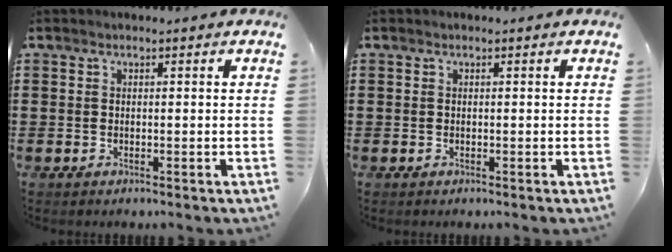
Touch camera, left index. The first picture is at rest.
{"total": 0.0}